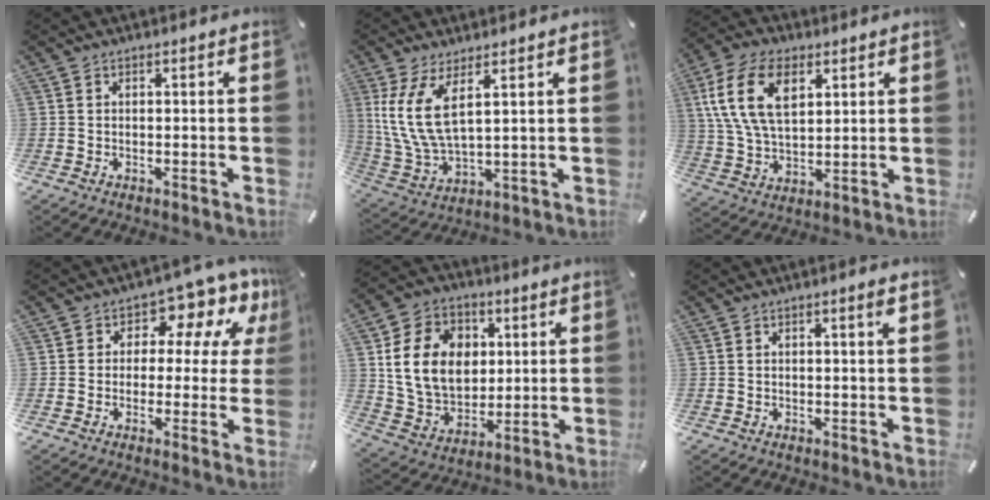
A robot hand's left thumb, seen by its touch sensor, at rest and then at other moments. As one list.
[{"total": 10.9, "force": [4.5, 4.9, 8.7], "torque": [-0.207, -0.020, 0.086]}, {"total": 14.4, "force": [5.2, 8.9, 10.0], "torque": [-0.236, 0.000, 0.091]}, {"total": 10.2, "force": [5.0, 6.5, 6.1], "torque": [-0.081, -0.036, 0.088]}, {"total": 16.3, "force": [3.2, 13.3, 9.0], "torque": [-0.176, 0.005, 0.061]}, {"total": 1.6, "force": [0.8, 0.2, 1.4], "torque": [-0.028, 0.001, 0.012]}]